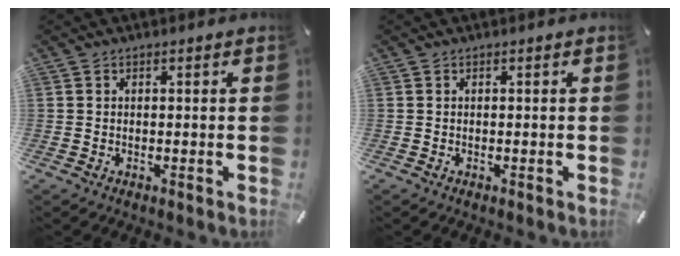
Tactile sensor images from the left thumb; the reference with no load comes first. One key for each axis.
{"total": 0.0}